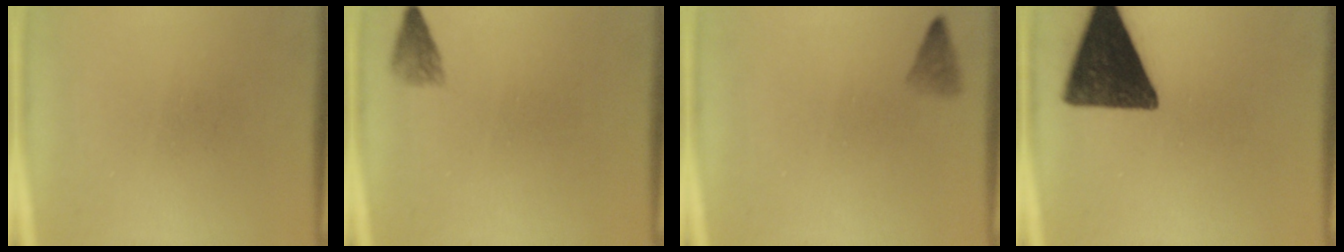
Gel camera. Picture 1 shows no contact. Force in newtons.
{"total": 1.8}
{"total": 1.6}
{"total": 15.2}